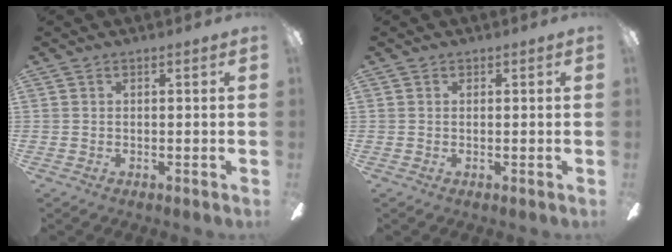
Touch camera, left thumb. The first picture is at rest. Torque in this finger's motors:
{"motor_torque": [-0.21, -0.08, -0.29, 0.17, 0.00]}